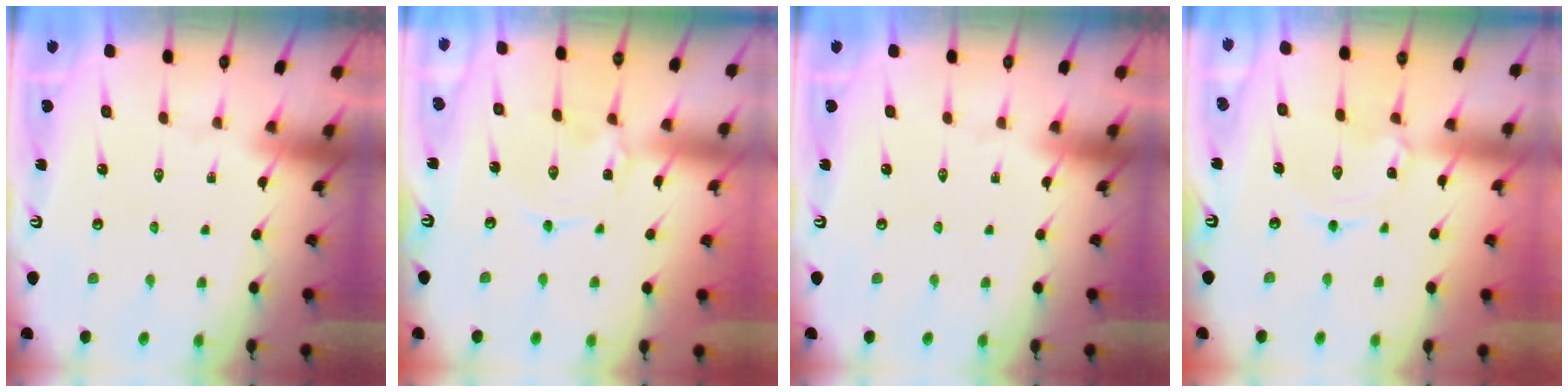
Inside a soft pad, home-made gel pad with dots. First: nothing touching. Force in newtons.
{"total": 1.3, "press": 1.2, "slide": 0.2}
{"total": 0.0}
{"total": 1.6, "press": 1.6, "slide": 0.2}